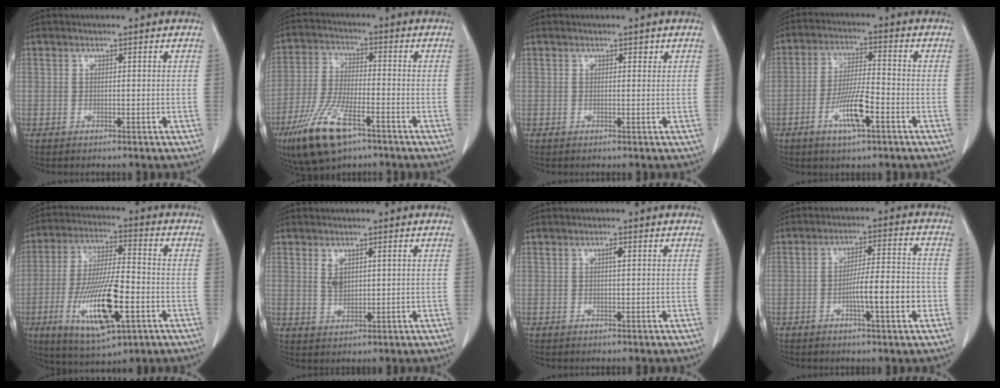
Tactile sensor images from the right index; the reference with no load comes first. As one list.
[{"total": 12.1, "force": [-6.9, 3.7, 9.3], "torque": [-0.196, -0.019, -0.121]}, {"total": 1.1, "force": [0.7, 0.5, 0.6], "torque": [-0.006, -0.005, 0.008]}, {"total": 8.5, "force": [-3.6, 1.4, 7.5], "torque": [-0.147, -0.005, -0.064]}, {"total": 16.1, "force": [-4.9, 3.7, 14.8], "torque": [-0.291, -0.018, -0.079]}, {"total": 3.2, "force": [1.3, 1.6, 2.5], "torque": [-0.053, 0.001, 0.032]}, {"total": 1.4, "force": [0.5, 0.3, 1.2], "torque": [-0.021, 0.000, 0.009]}, {"total": 8.9, "force": [-2.5, 1.0, 8.5], "torque": [-0.138, 0.012, -0.040]}]